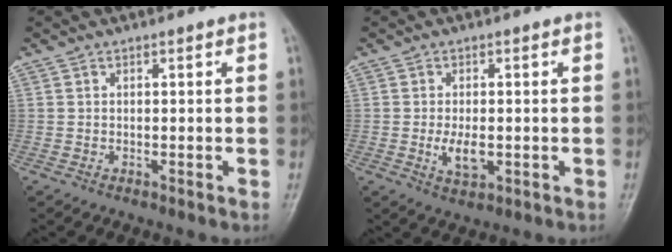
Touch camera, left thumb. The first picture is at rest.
{"total": 4.3, "force": [-0.7, 2.2, 3.7], "torque": [-0.067, -0.007, -0.009]}